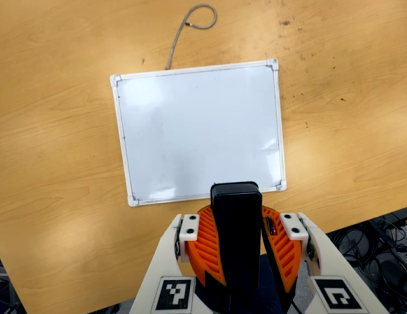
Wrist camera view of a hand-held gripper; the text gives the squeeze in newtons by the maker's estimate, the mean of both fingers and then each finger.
{"total": 10.2, "left": 9.9, "right": 10.5}